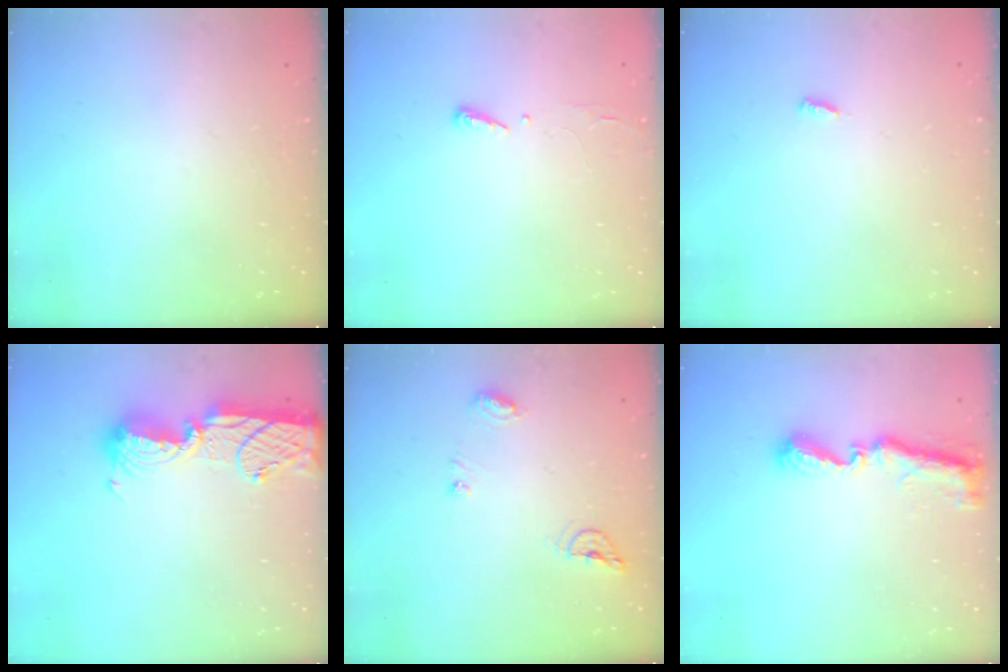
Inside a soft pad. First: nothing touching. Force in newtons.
{"total": 2.9, "press": 2.9, "slide": 0.4}
{"total": 3.0, "press": 3.0, "slide": 0.0}
{"total": 15.3, "press": 14.8, "slide": 4.0}
{"total": 7.4, "press": 7.4, "slide": 0.5}
{"total": 8.8, "press": 8.8, "slide": 0.7}